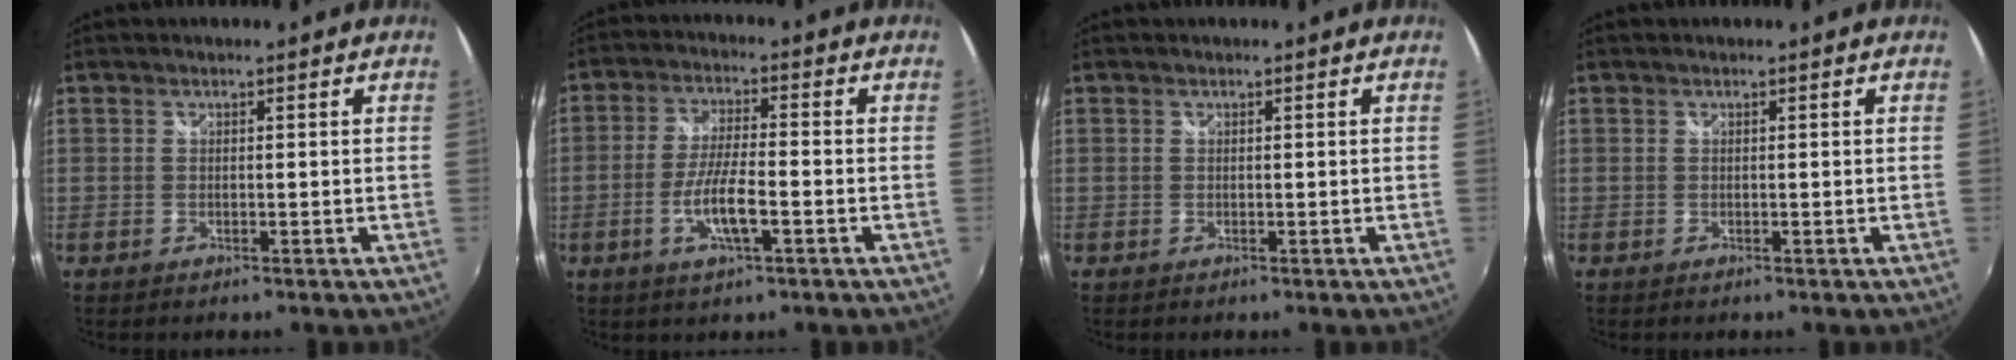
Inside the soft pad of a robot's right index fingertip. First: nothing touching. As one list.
[{"total": 7.9, "force": [-2.9, 1.6, 7.2], "torque": [-0.144, -0.005, -0.055]}, {"total": 0.0}, {"total": 0.0}]